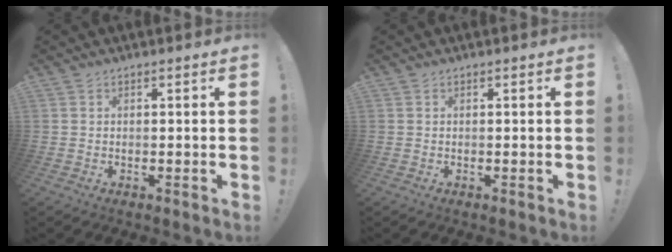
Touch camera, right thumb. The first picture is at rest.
{"total": 0.0}